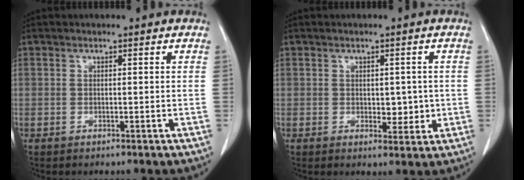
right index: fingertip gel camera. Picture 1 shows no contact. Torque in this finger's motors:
{"motor_torque": [-0.07, 0.03, -0.05, 0.00]}